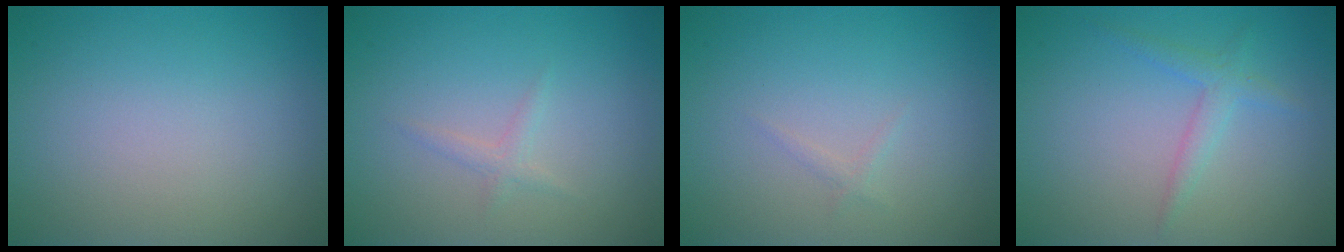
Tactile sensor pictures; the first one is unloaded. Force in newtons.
{"total": 1.0, "press": 1.0, "slide": 0.1}
{"total": 0.6, "press": 0.6, "slide": 0.1}
{"total": 1.8, "press": 1.8, "slide": 0.0}